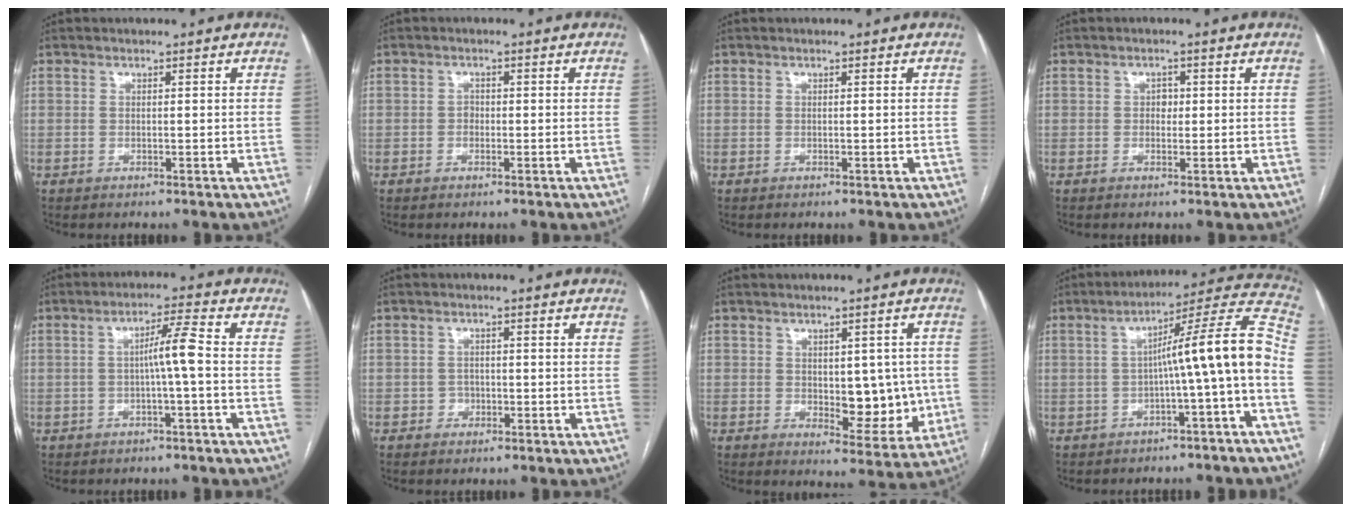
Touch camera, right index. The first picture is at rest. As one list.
[{"total": 1.1, "force": [-0.3, 0.9, 0.6], "torque": [-0.005, 0.004, -0.006]}, {"total": 0.0}, {"total": 1.4, "force": [0.1, 1.0, 0.9], "torque": [-0.008, 0.003, 0.001]}, {"total": 4.9, "force": [-0.6, -0.3, 4.9], "torque": [-0.082, 0.015, -0.009]}, {"total": 1.4, "force": [-0.7, 1.2, 0.2], "torque": [0.005, 0.007, -0.013]}, {"total": 8.6, "force": [-0.3, 4.4, 7.4], "torque": [-0.076, 0.004, 0.010]}, {"total": 12.8, "force": [-2.6, -0.9, 12.5], "torque": [-0.163, 0.039, -0.043]}]